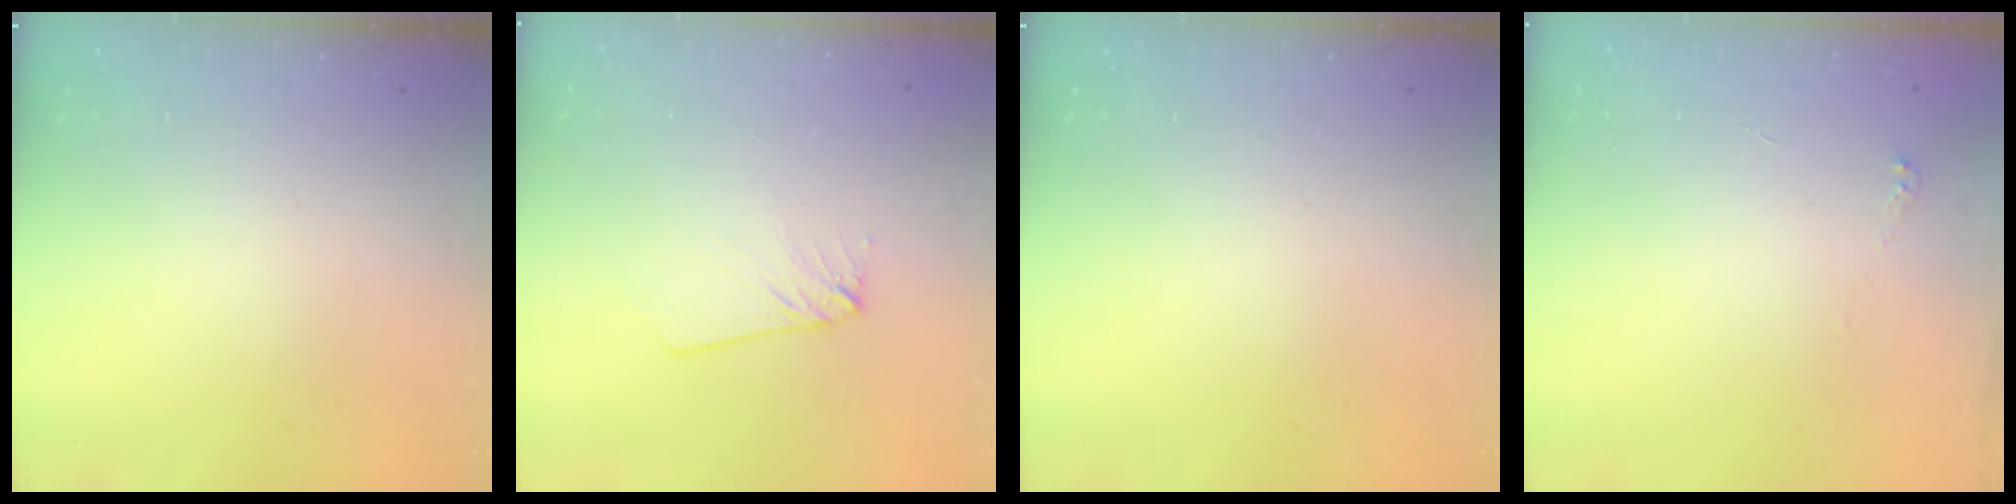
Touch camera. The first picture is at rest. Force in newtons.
{"total": 3.0, "press": 3.0, "slide": 0.3}
{"total": 0.0}
{"total": 2.5, "press": 2.5, "slide": 0.3}